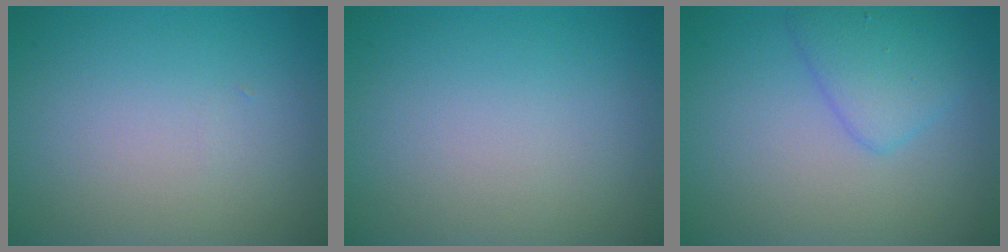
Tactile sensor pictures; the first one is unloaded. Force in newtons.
{"total": 0.0}
{"total": 3.2, "press": 3.2, "slide": 0.1}